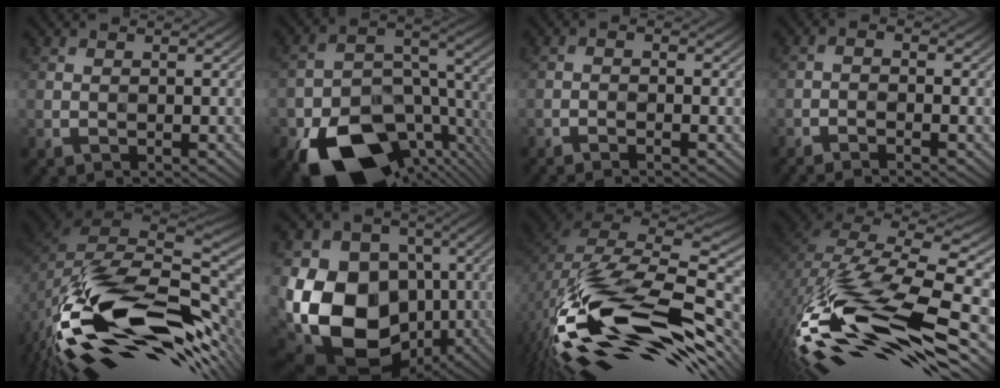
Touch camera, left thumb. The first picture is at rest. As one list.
[{"total": 17.8, "force": [-9.8, 10.4, 10.7], "torque": [-0.195, -0.052, -0.144]}, {"total": 1.7, "force": [-1.1, 0.2, 1.3], "torque": [-0.017, 0.007, -0.029]}, {"total": 2.4, "force": [-1.6, 0.3, 1.8], "torque": [-0.028, 0.006, -0.039]}, {"total": 17.6, "force": [-6.9, 8.8, 13.6], "torque": [-0.278, -0.030, -0.115]}, {"total": 18.2, "force": [-3.5, 14.7, 10.2], "torque": [-0.204, -0.036, -0.074]}, {"total": 17.9, "force": [-8.7, 9.0, 12.8], "torque": [-0.266, -0.027, -0.141]}, {"total": 18.3, "force": [-8.6, 7.6, 14.3], "torque": [-0.318, -0.022, -0.149]}]